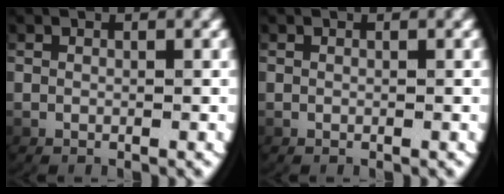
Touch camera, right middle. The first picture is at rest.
{"total": 0.0}